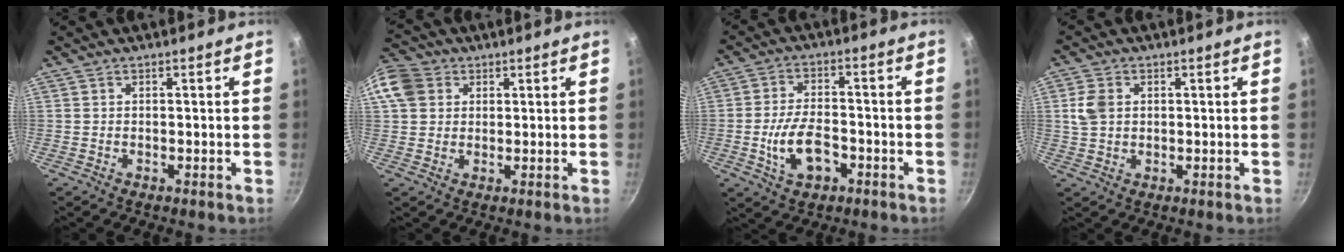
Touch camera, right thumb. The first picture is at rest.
{"total": 9.9, "force": [2.8, 8.3, 4.6], "torque": [-0.088, 0.014, 0.041]}
{"total": 9.5, "force": [-3.2, 5.2, 7.2], "torque": [-0.122, 0.021, -0.055]}
{"total": 4.6, "force": [0.8, 3.5, 2.9], "torque": [-0.050, 0.003, 0.015]}